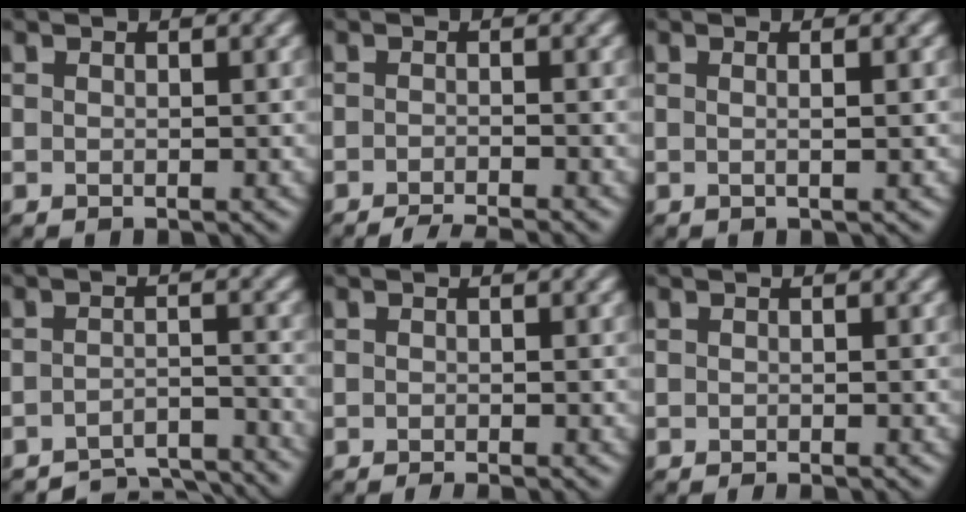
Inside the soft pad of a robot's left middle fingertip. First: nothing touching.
{"total": 3.3, "force": [-2.9, 0.3, 1.6], "torque": [-0.023, -0.002, -0.052]}
{"total": 1.1, "force": [0.4, 0.2, 1.0], "torque": [-0.013, 0.007, -0.009]}
{"total": 5.5, "force": [-5.4, 0.7, 1.0], "torque": [-0.018, -0.003, -0.076]}
{"total": 1.5, "force": [-0.8, 0.4, 1.2], "torque": [-0.008, -0.006, -0.010]}
{"total": 1.1, "force": [-0.5, 0.3, 0.9], "torque": [-0.006, -0.005, -0.010]}